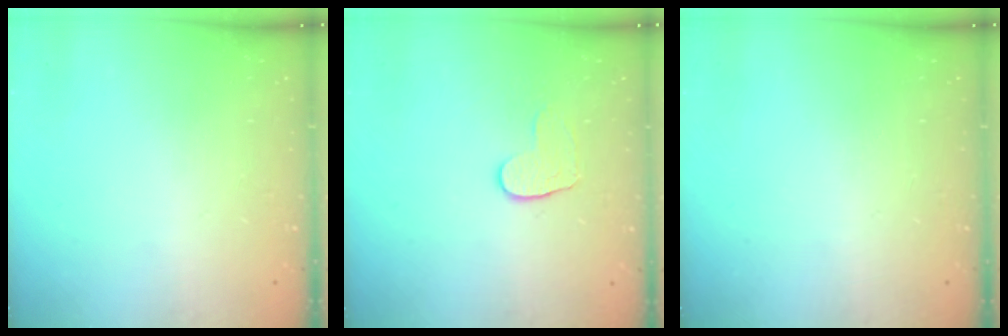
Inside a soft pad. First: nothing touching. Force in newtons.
{"total": 5.6, "press": 5.5, "slide": 0.5}
{"total": 0.0}